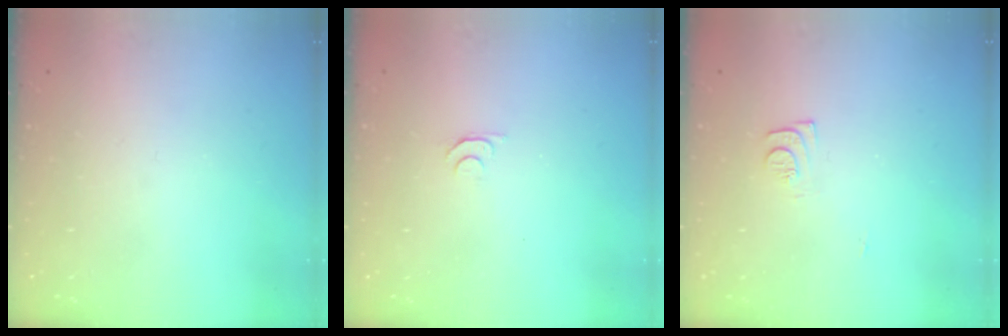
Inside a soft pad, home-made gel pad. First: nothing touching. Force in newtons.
{"total": 4.6, "press": 4.5, "slide": 0.7}
{"total": 7.0, "press": 7.0, "slide": 0.6}